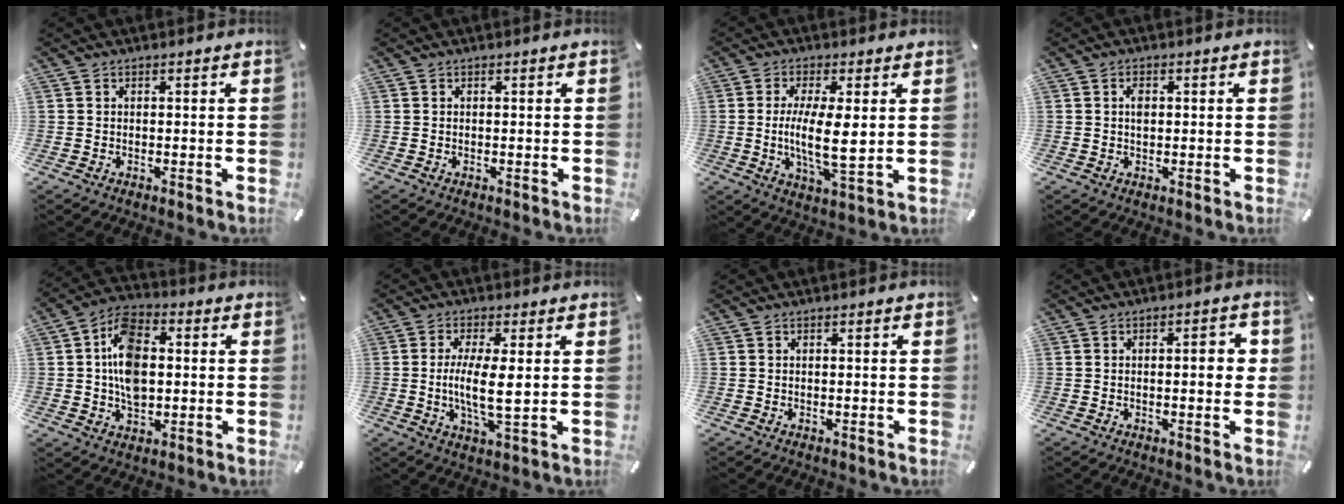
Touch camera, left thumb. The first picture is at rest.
{"total": 0.0}
{"total": 10.7, "force": [0.5, 3.0, 10.2], "torque": [-0.193, -0.021, 0.003]}
{"total": 2.2, "force": [0.4, 1.4, 1.7], "torque": [-0.036, 0.005, 0.005]}
{"total": 11.9, "force": [0.3, 8.2, 8.7], "torque": [-0.169, 0.013, 0.007]}
{"total": 9.2, "force": [0.4, 2.4, 8.9], "torque": [-0.172, -0.014, 0.001]}
{"total": 0.0}
{"total": 4.8, "force": [0.2, 1.7, 4.5], "torque": [-0.050, -0.004, -0.006]}